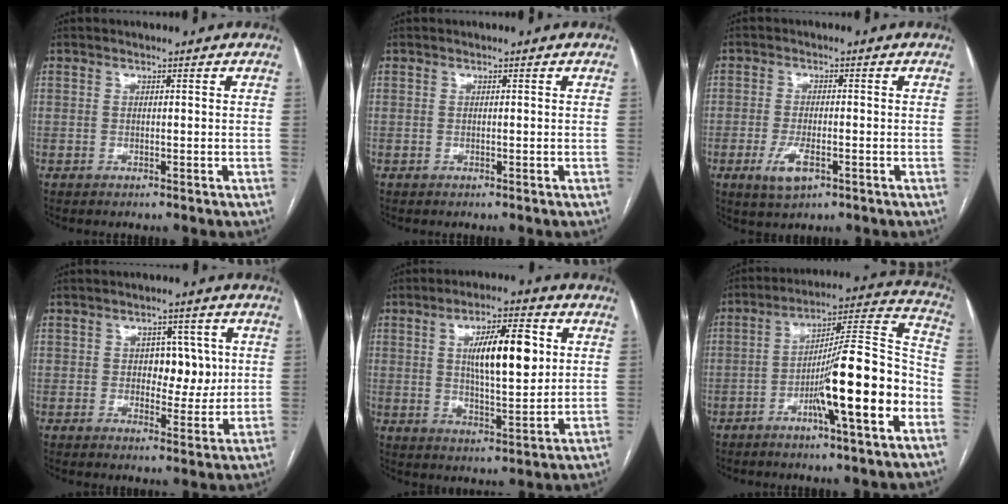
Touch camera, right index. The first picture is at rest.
{"total": 0.0}
{"total": 4.6, "force": [-1.9, 1.8, 3.7], "torque": [-0.078, -0.006, -0.027]}
{"total": 5.7, "force": [0.8, 3.5, 4.4], "torque": [-0.048, 0.011, 0.016]}
{"total": 11.6, "force": [2.7, 3.1, 10.8], "torque": [-0.181, 0.008, 0.046]}
{"total": 16.5, "force": [-6.1, 0.9, 15.3], "torque": [-0.237, 0.009, -0.100]}